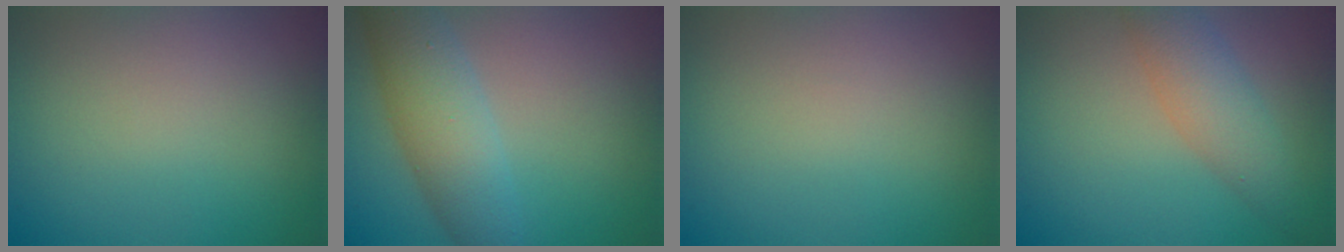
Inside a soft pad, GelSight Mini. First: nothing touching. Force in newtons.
{"total": 5.9, "press": 5.9, "slide": 0.2}
{"total": 0.0}
{"total": 4.1, "press": 4.1, "slide": 0.0}